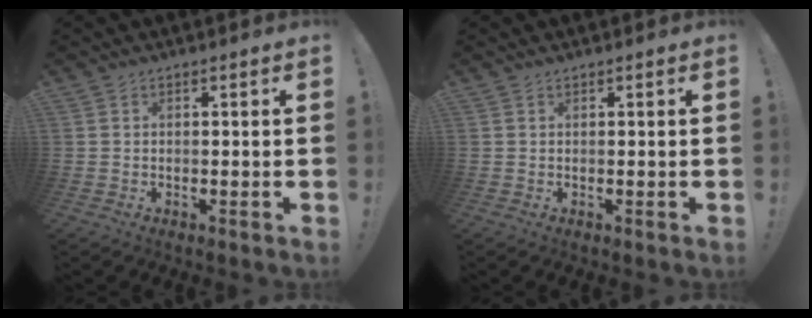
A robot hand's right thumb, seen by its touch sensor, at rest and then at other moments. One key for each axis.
{"total": 0.0}